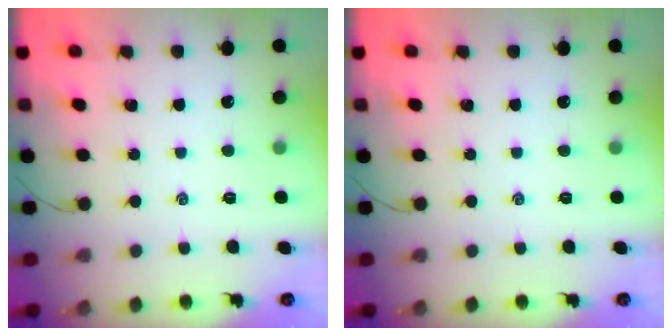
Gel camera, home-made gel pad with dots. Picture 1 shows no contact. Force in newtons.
{"total": 0.0}